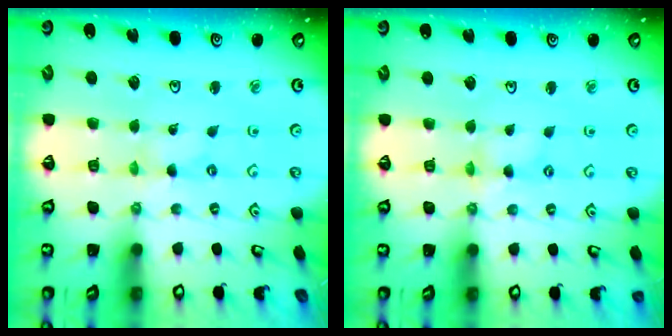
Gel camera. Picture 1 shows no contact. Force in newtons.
{"total": 2.9, "press": 2.9, "slide": 0.4}